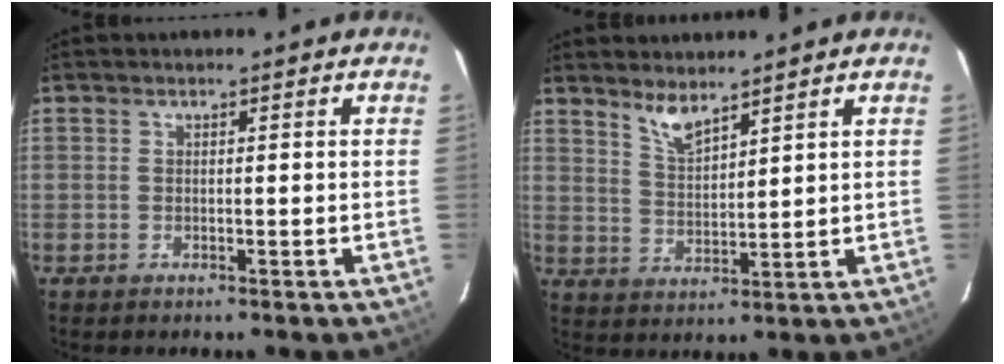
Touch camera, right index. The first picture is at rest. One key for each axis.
{"total": 5.1, "fx": 4.2, "fy": 1.1, "fz": 2.7, "tx": -0.052, "ty": -0.004, "tz": 0.084}